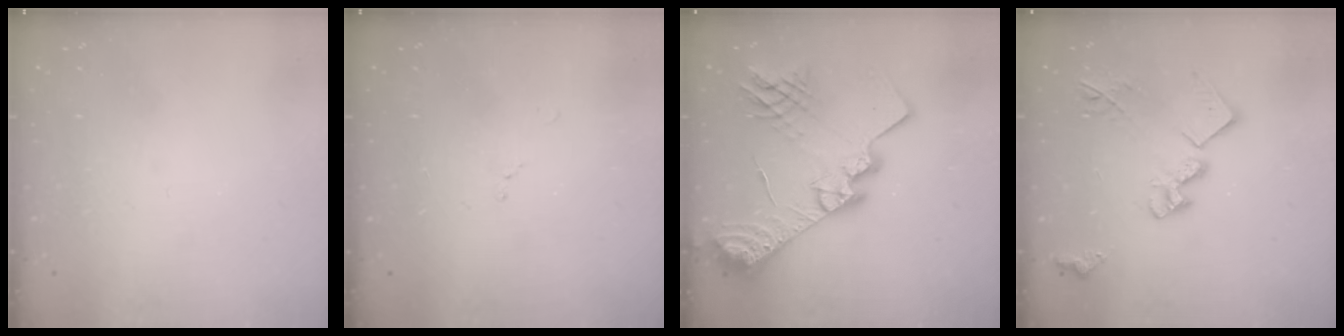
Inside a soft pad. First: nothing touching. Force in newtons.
{"total": 5.5, "press": 5.5, "slide": 0.8}
{"total": 28.3, "press": 28.2, "slide": 2.8}
{"total": 16.8, "press": 16.7, "slide": 0.8}